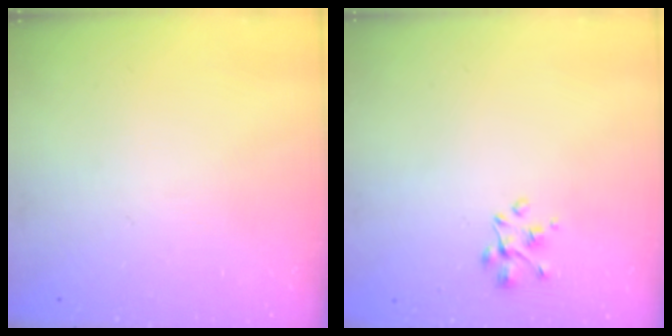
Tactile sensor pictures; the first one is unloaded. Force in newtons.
{"total": 2.4, "press": 2.3, "slide": 0.8}